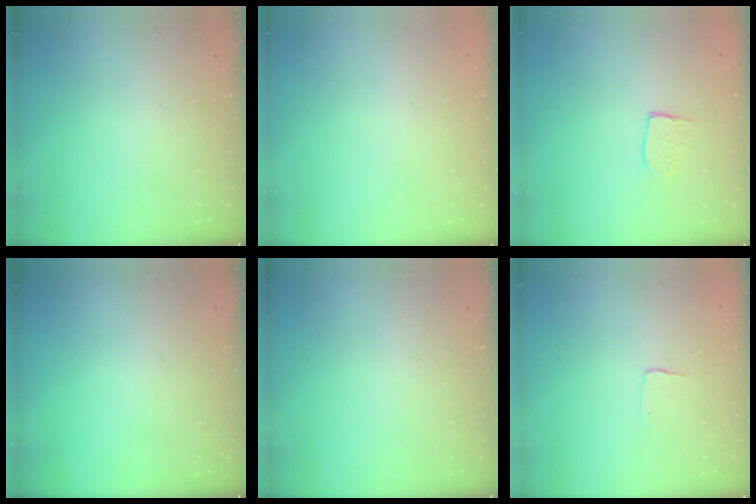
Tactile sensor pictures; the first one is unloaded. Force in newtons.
{"total": 0.0}
{"total": 5.3, "press": 5.3, "slide": 0.4}
{"total": 0.0}
{"total": 0.0}
{"total": 3.1, "press": 3.1, "slide": 0.3}